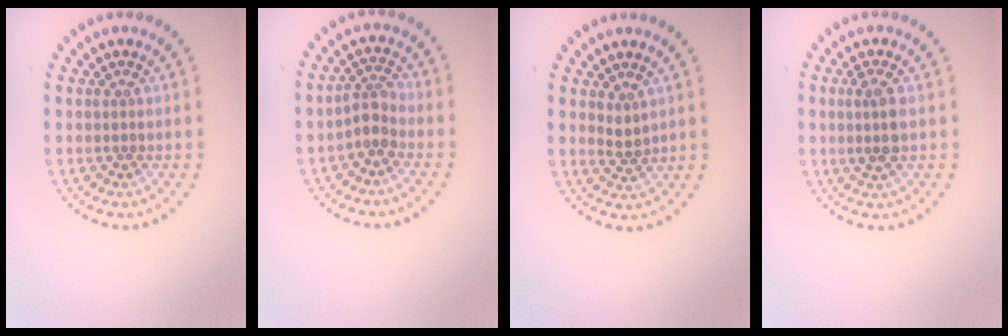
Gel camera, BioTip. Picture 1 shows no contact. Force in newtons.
{"total": 2.1, "press": 1.6, "slide": 1.5}
{"total": 1.2, "press": 1.0, "slide": 0.7}
{"total": 2.2, "press": 2.0, "slide": 1.0}